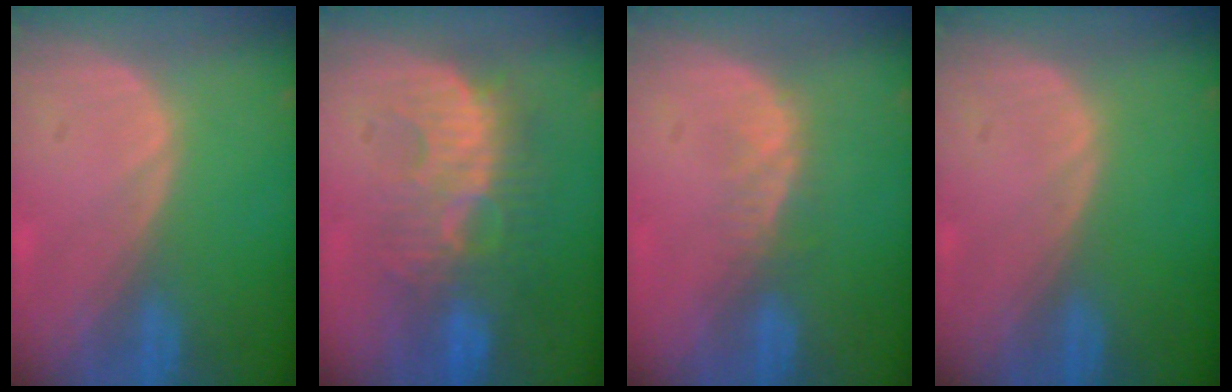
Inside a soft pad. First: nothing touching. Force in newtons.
{"total": 9.1, "press": 8.9, "slide": 1.8}
{"total": 2.8, "press": 2.3, "slide": 1.7}
{"total": 0.0}